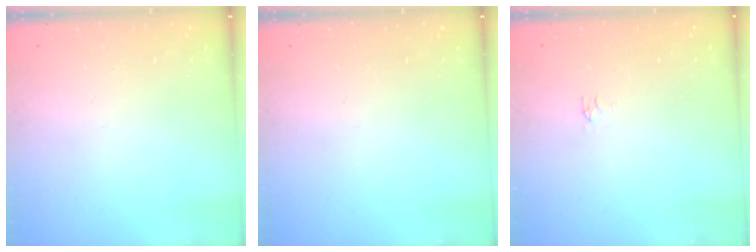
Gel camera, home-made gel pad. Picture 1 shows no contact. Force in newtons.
{"total": 0.0}
{"total": 2.9, "press": 2.9, "slide": 0.5}